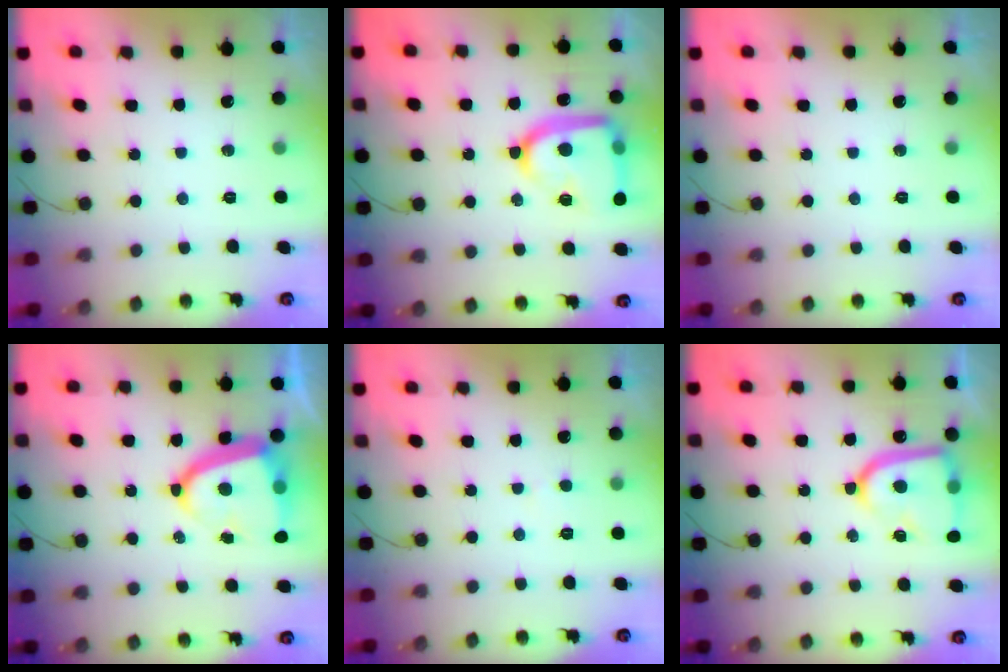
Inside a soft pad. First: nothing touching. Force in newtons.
{"total": 20.3, "press": 20.2, "slide": 2.1}
{"total": 0.0}
{"total": 14.1, "press": 14.0, "slide": 1.5}
{"total": 2.4, "press": 2.4, "slide": 0.2}
{"total": 16.1, "press": 16.1, "slide": 1.2}